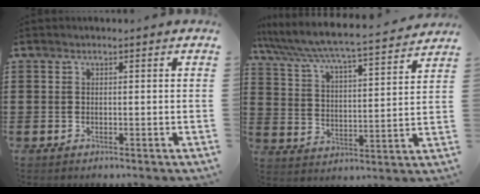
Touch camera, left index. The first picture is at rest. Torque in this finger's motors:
{"motor_torque": [2.14, 0.00, 0.35, 0.21]}